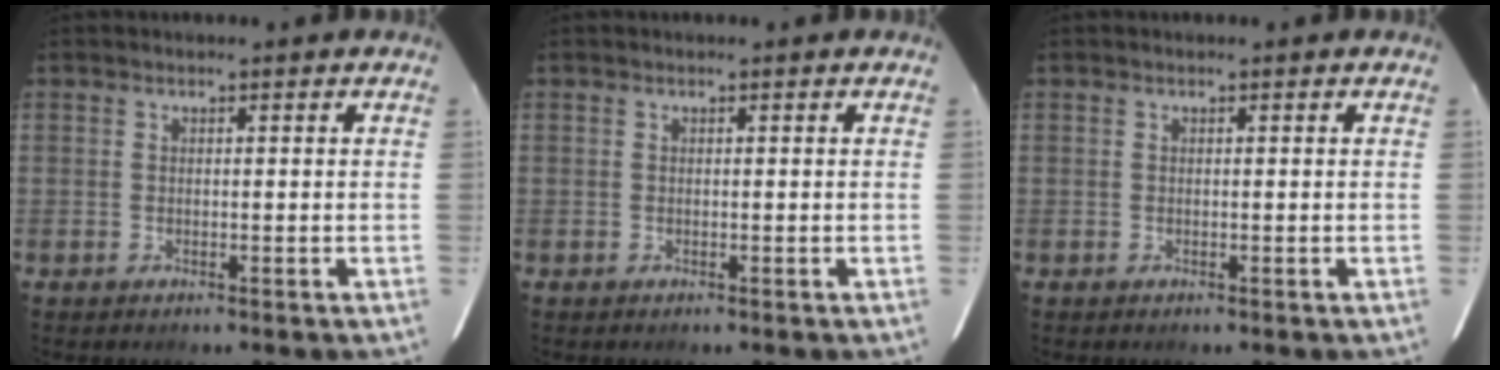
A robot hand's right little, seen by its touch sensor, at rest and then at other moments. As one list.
[{"total": 0.0}, {"total": 0.0}]